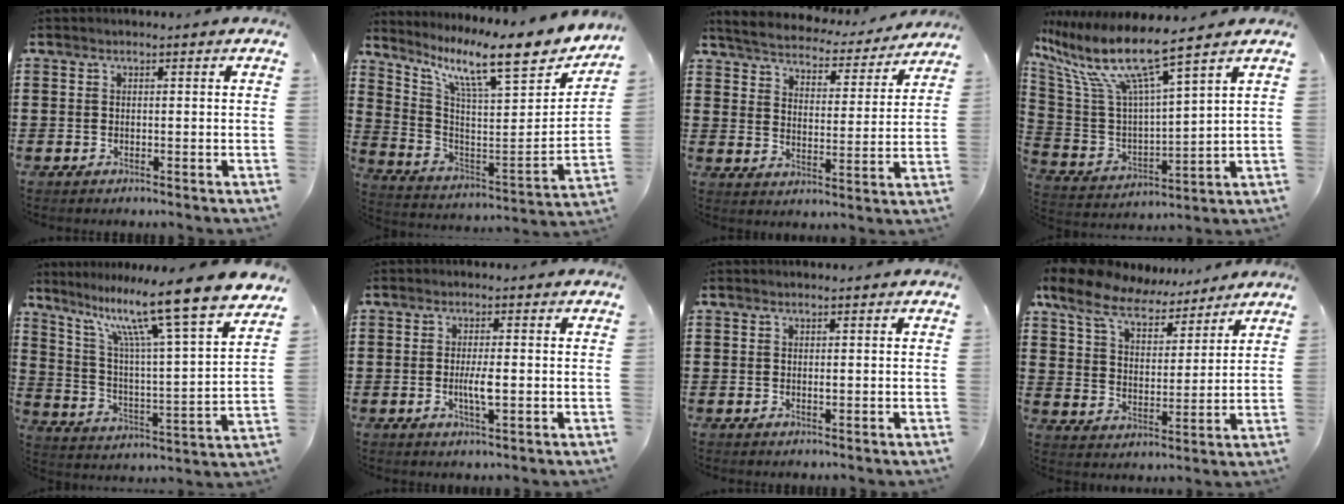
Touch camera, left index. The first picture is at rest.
{"total": 11.7, "force": [8.8, 1.2, 7.7], "torque": [-0.153, -0.076, 0.134]}
{"total": 4.4, "force": [4.4, 0.2, 0.7], "torque": [-0.039, -0.035, 0.070]}
{"total": 10.9, "force": [8.0, 1.3, 7.3], "torque": [-0.178, -0.053, 0.130]}
{"total": 14.1, "force": [11.1, -0.1, 8.6], "torque": [-0.178, -0.081, 0.174]}
{"total": 3.6, "force": [-0.4, 0.6, 3.5], "torque": [-0.069, -0.005, -0.009]}
{"total": 0.6, "force": [0.2, 0.1, 0.6], "torque": [-0.013, -0.002, 0.004]}
{"total": 9.2, "force": [7.8, 3.1, 3.8], "torque": [-0.108, -0.031, 0.142]}